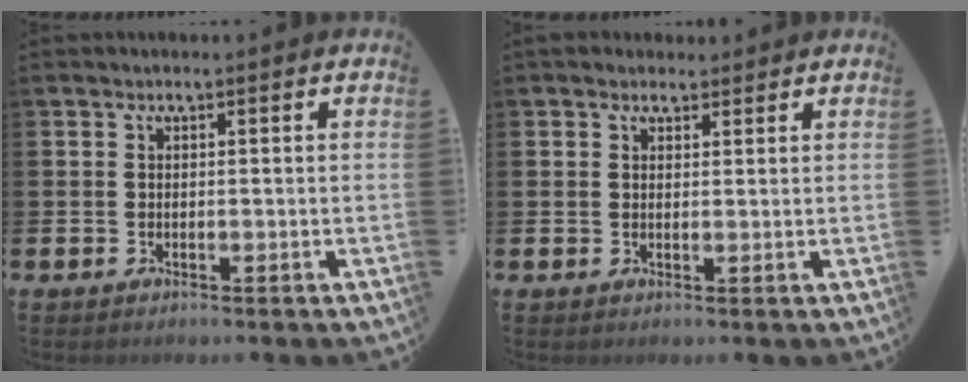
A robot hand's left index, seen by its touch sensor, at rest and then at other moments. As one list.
[{"total": 2.2, "force": [2.0, 0.9, 0.1], "torque": [0.013, -0.007, 0.034]}]